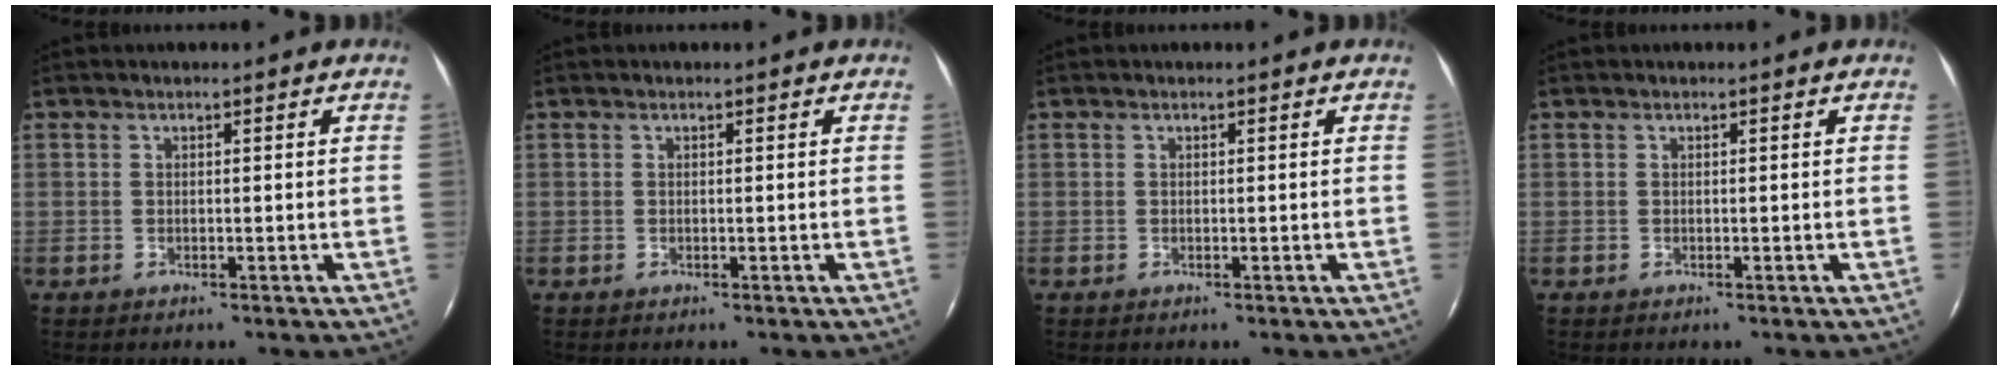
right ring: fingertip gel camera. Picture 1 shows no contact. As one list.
[{"total": 0.0}, {"total": 0.0}, {"total": 0.0}]